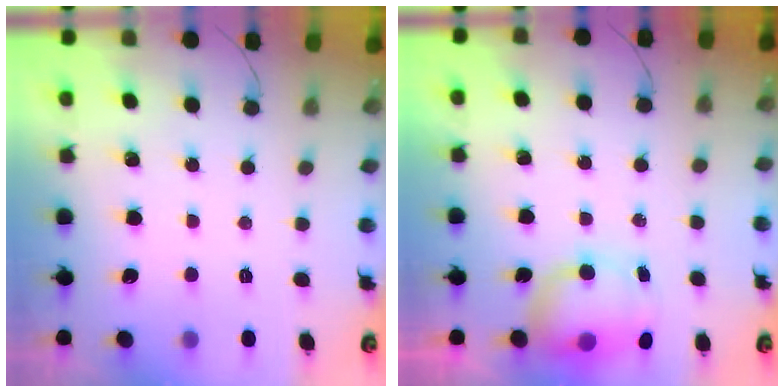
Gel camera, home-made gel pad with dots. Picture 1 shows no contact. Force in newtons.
{"total": 11.3, "press": 8.5, "slide": 7.5}